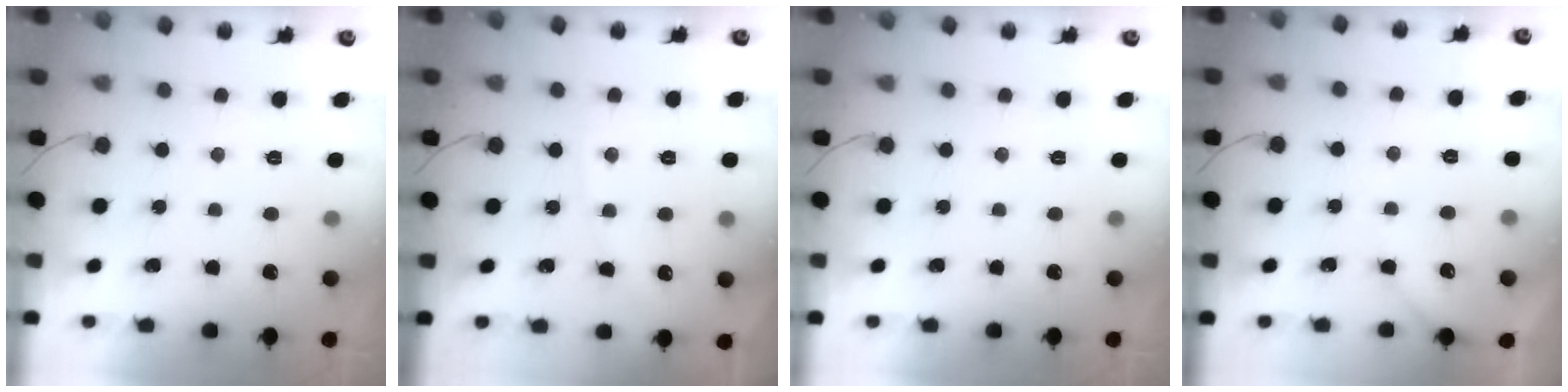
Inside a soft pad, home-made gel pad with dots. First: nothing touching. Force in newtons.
{"total": 3.4, "press": 3.4, "slide": 0.6}
{"total": 0.0}
{"total": 2.9, "press": 2.9, "slide": 0.4}